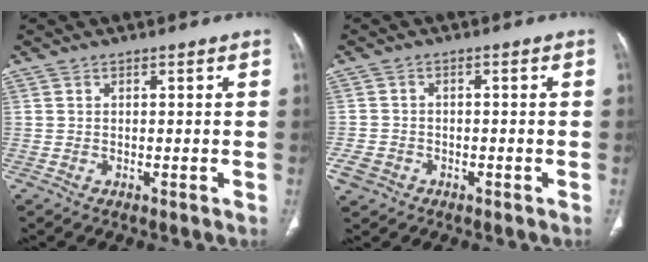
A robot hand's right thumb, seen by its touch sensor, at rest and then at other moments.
{"total": 4.0, "force": [-1.9, 3.2, 1.3], "torque": [-0.028, 0.013, -0.030]}